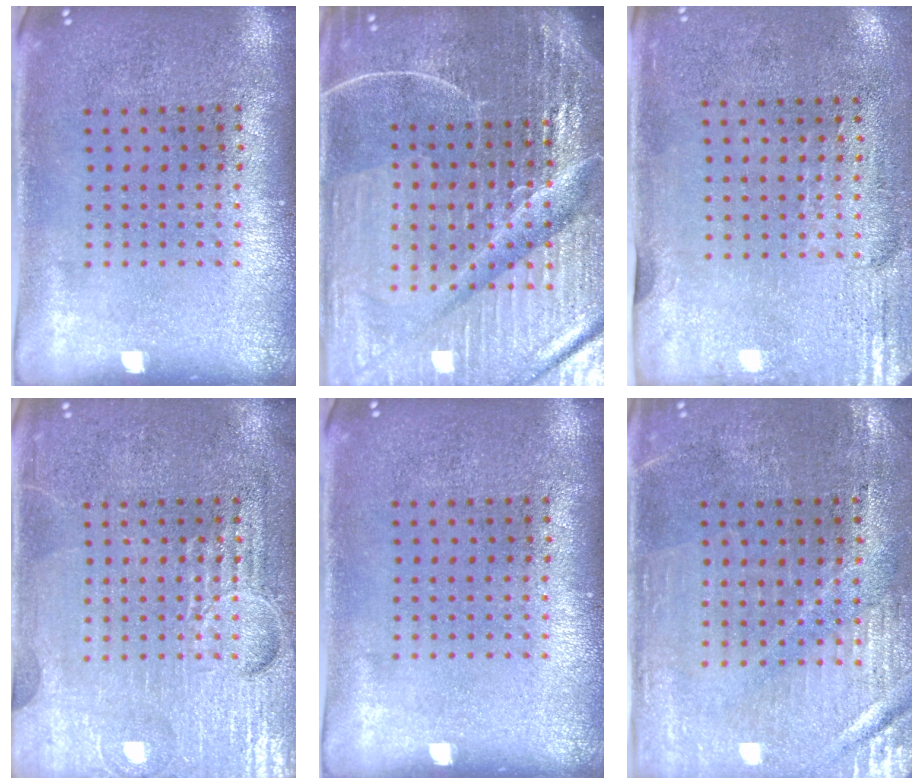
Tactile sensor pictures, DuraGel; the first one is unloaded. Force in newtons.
{"total": 7.1, "press": 6.2, "slide": 3.5}
{"total": 2.9, "press": 2.4, "slide": 1.6}
{"total": 6.5, "press": 6.5, "slide": 0.8}
{"total": 0.0}
{"total": 0.9, "press": 0.8, "slide": 0.3}